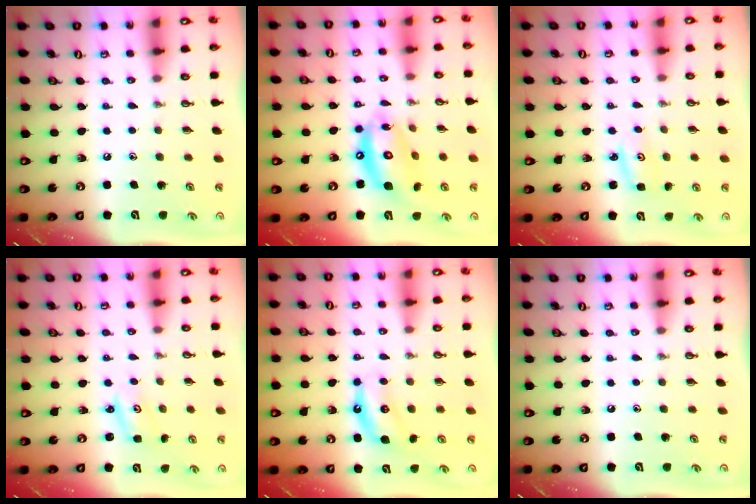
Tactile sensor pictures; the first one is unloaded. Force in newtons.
{"total": 13.6, "press": 13.6, "slide": 1.2}
{"total": 3.9, "press": 3.9, "slide": 0.4}
{"total": 2.1, "press": 2.1, "slide": 0.2}
{"total": 5.9, "press": 5.9, "slide": 0.9}
{"total": 0.0}